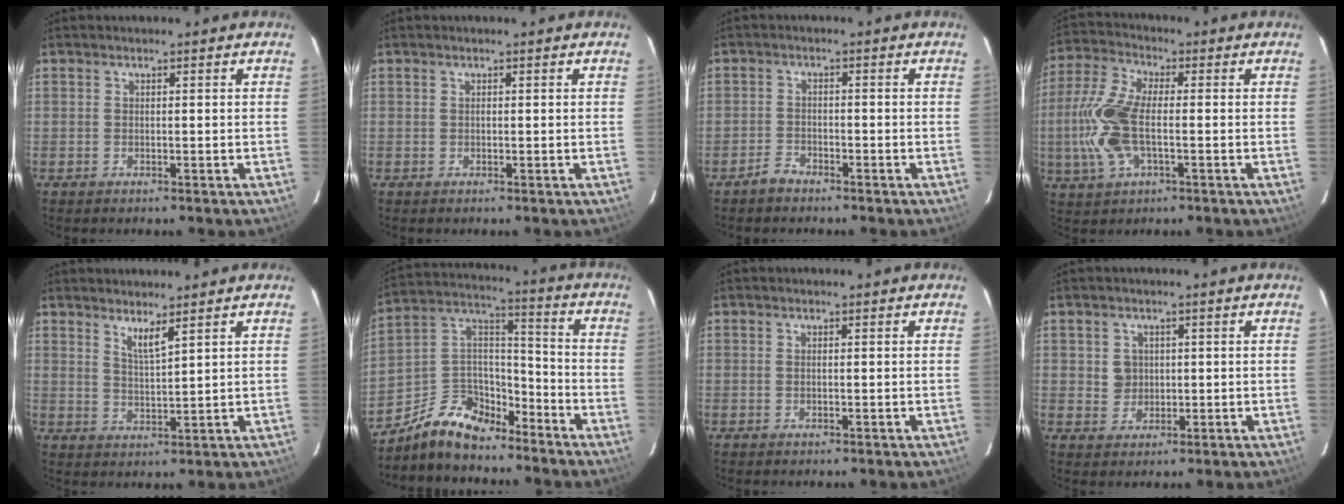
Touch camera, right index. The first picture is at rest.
{"total": 0.0}
{"total": 2.5, "force": [-2.1, 1.3, 0.3], "torque": [-0.012, 0.007, -0.039]}
{"total": 12.2, "force": [-1.7, 5.4, 10.8], "torque": [-0.247, 0.006, -0.039]}
{"total": 3.6, "force": [2.7, 0.2, 2.3], "torque": [-0.043, -0.006, 0.048]}
{"total": 12.6, "force": [-9.7, 6.3, 5.0], "torque": [-0.118, 0.048, -0.174]}
{"total": 0.5, "force": [0.0, 0.0, 0.5], "torque": [-0.012, 0.002, -0.002]}
{"total": 3.3, "force": [0.5, 3.2, 0.5], "torque": [-0.003, 0.010, 0.012]}